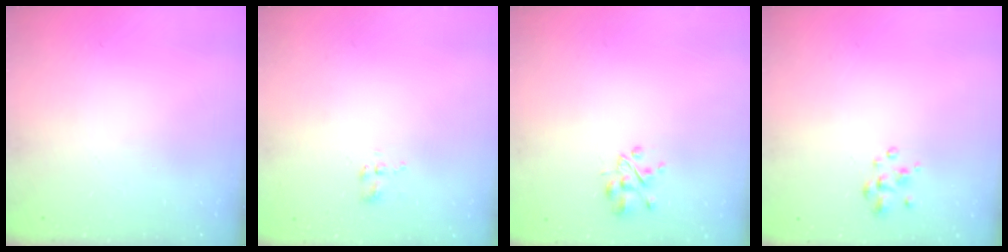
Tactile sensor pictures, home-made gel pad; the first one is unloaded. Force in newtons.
{"total": 2.3, "press": 2.0, "slide": 1.1}
{"total": 3.2, "press": 3.1, "slide": 0.6}
{"total": 2.0, "press": 1.9, "slide": 0.6}